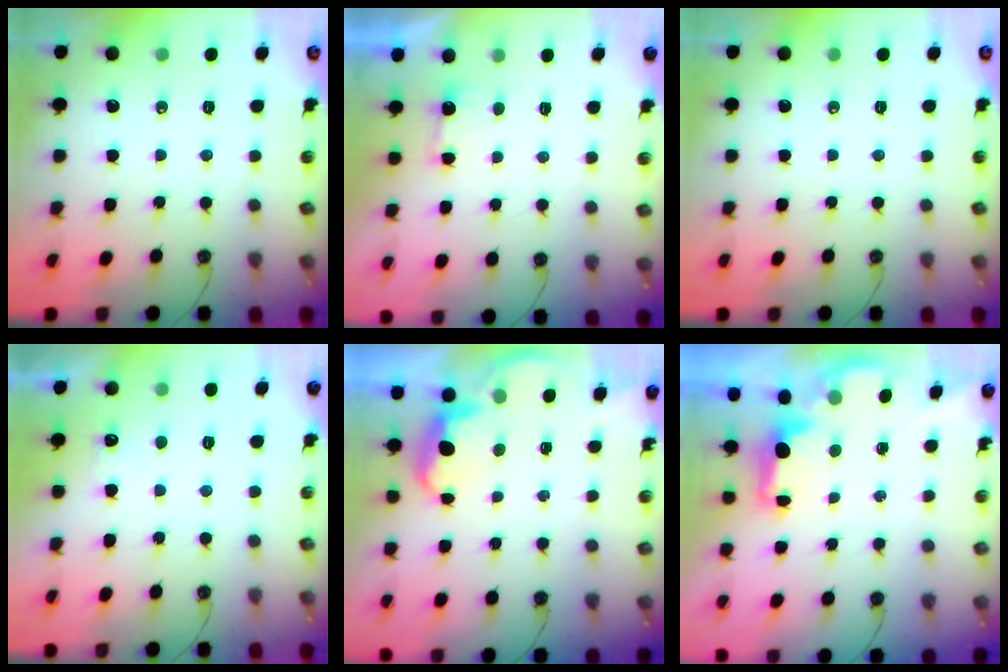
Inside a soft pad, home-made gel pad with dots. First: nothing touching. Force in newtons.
{"total": 1.7, "press": 1.5, "slide": 0.8}
{"total": 0.0}
{"total": 4.2, "press": 4.0, "slide": 1.2}
{"total": 1.9, "press": 1.7, "slide": 0.8}
{"total": 1.6, "press": 1.4, "slide": 0.8}